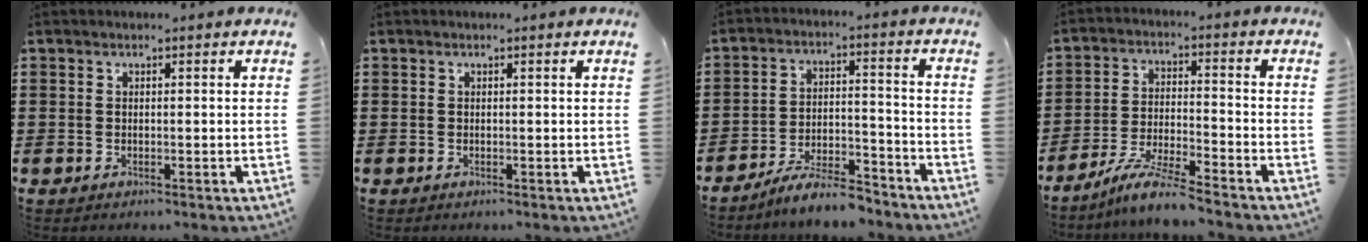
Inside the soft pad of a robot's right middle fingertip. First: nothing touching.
{"total": 0.0}
{"total": 7.2, "force": [-6.5, 0.6, 3.0], "torque": [-0.057, 0.004, -0.122]}
{"total": 7.0, "force": [-6.2, -0.3, 3.3], "torque": [-0.070, -0.014, -0.120]}